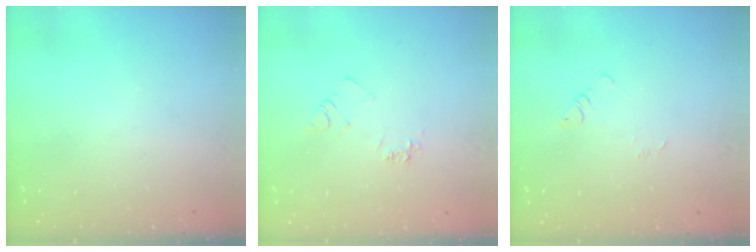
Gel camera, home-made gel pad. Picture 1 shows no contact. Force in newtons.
{"total": 4.6, "press": 4.6, "slide": 0.5}
{"total": 2.4, "press": 2.4, "slide": 0.3}